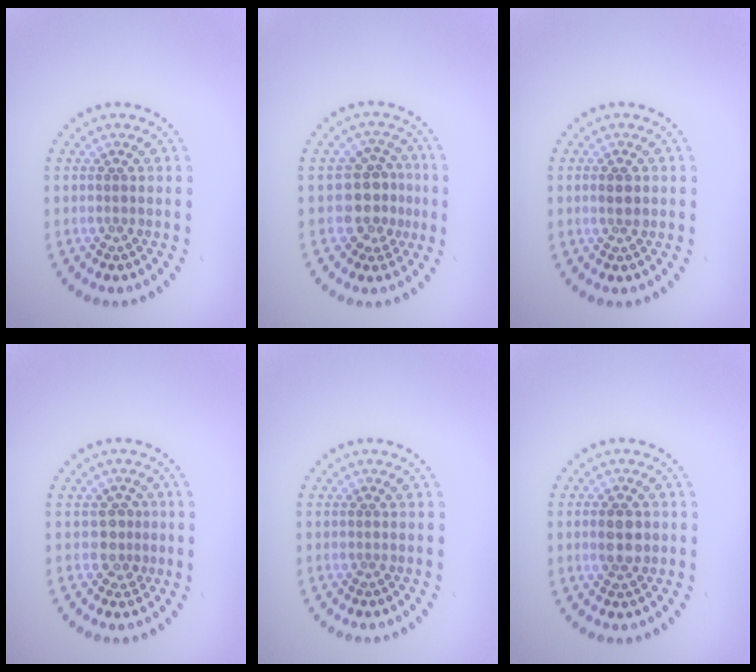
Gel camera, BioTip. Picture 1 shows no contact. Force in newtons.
{"total": 3.5, "press": 3.1, "slide": 1.6}
{"total": 1.2, "press": 1.2, "slide": 0.1}
{"total": 1.9, "press": 1.6, "slide": 1.0}
{"total": 0.0}
{"total": 2.6, "press": 2.6, "slide": 0.3}